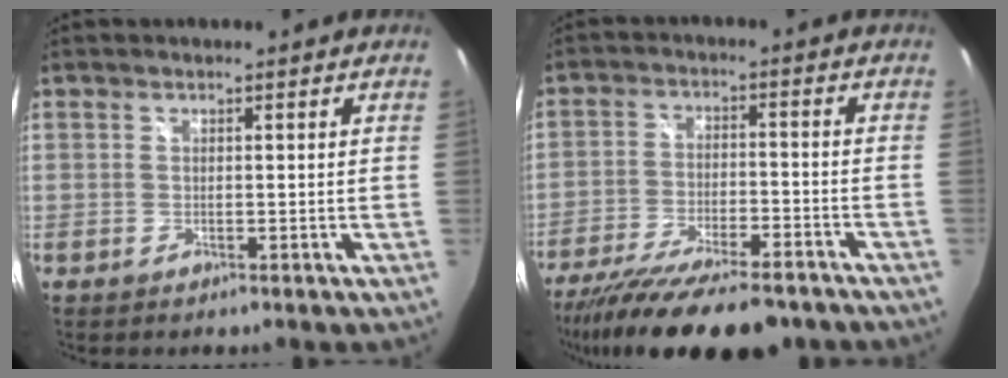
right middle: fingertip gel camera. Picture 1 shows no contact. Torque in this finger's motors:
{"motor_torque": [1.08, -1.06, 0.32, 0.12]}